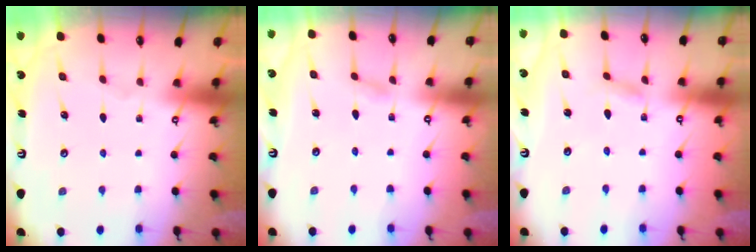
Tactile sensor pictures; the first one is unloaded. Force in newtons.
{"total": 2.0, "press": 2.0, "slide": 0.2}
{"total": 2.2, "press": 2.2, "slide": 0.1}